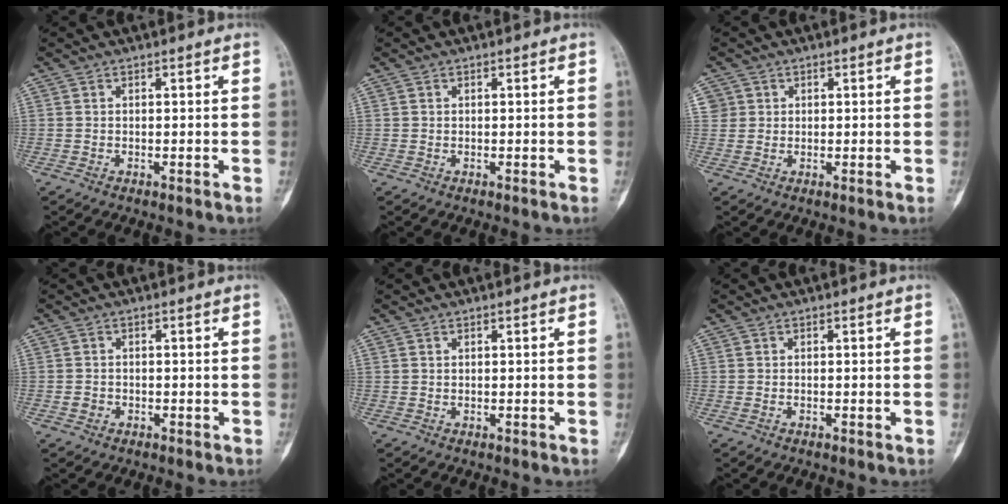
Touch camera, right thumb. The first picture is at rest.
{"total": 0.0}
{"total": 2.4, "force": [0.9, 2.2, 0.0], "torque": [0.023, -0.001, 0.010]}
{"total": 1.5, "force": [-0.5, 1.3, 0.5], "torque": [0.001, 0.006, -0.008]}
{"total": 0.0}
{"total": 0.0}